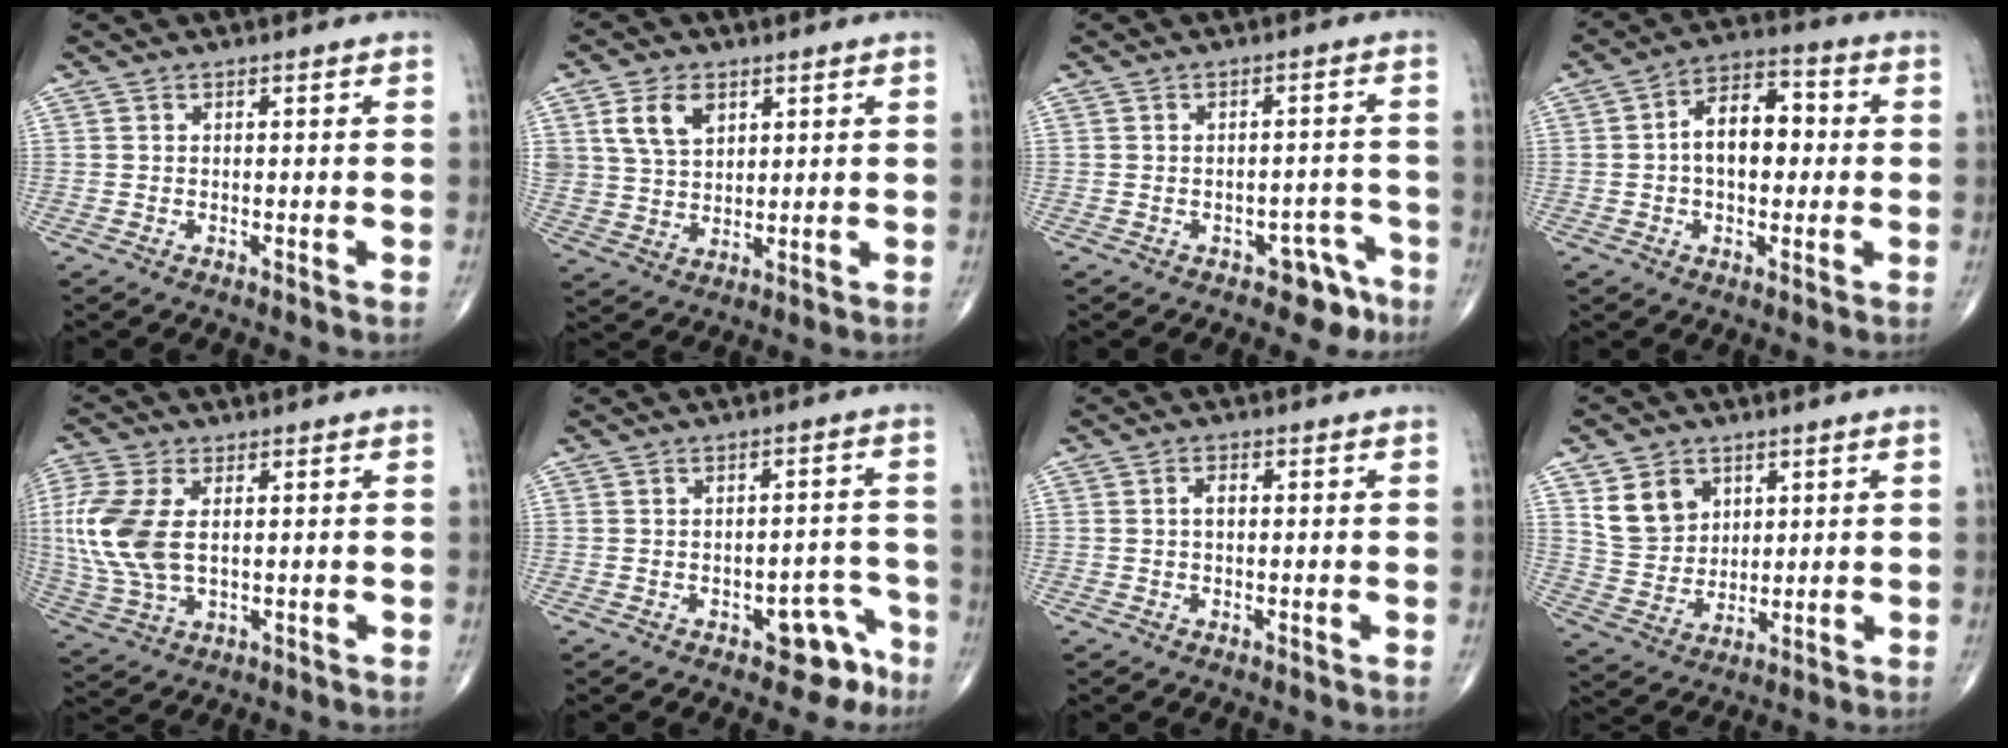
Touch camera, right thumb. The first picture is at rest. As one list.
[{"total": 8.0, "force": [3.6, 5.3, 4.8], "torque": [-0.078, -0.012, 0.074]}, {"total": 5.0, "force": [-3.4, 2.9, 2.2], "torque": [-0.004, 0.037, -0.039]}, {"total": 10.3, "force": [0.3, 6.3, 8.2], "torque": [-0.109, 0.027, -0.004]}, {"total": 13.0, "force": [1.6, 7.4, 10.6], "torque": [-0.265, 0.000, 0.035]}, {"total": 6.0, "force": [-3.8, 3.2, 3.3], "torque": [-0.011, 0.040, -0.042]}, {"total": 1.8, "force": [0.1, 1.0, 1.4], "torque": [-0.023, 0.006, -0.001]}, {"total": 9.2, "force": [4.0, 7.2, 4.0], "torque": [-0.051, -0.021, 0.087]}]